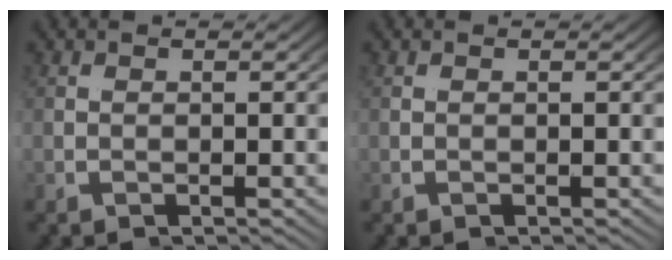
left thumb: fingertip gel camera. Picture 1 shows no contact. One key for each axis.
{"total": 0.0}